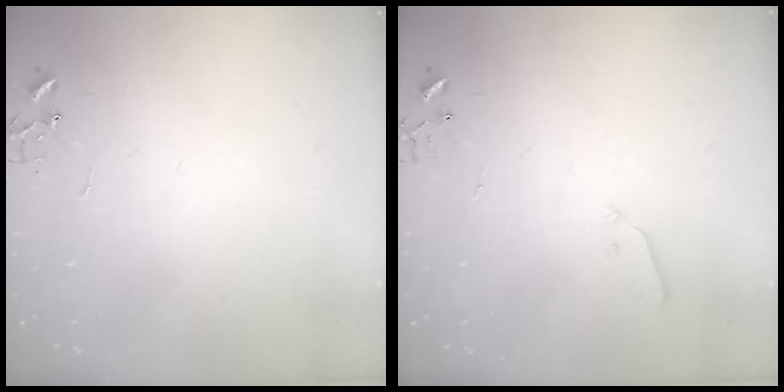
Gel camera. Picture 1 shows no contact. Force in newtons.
{"total": 3.7, "press": 3.7, "slide": 0.6}